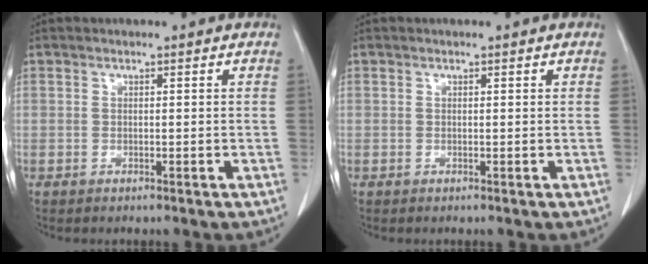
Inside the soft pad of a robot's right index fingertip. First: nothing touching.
{"total": 0.0}